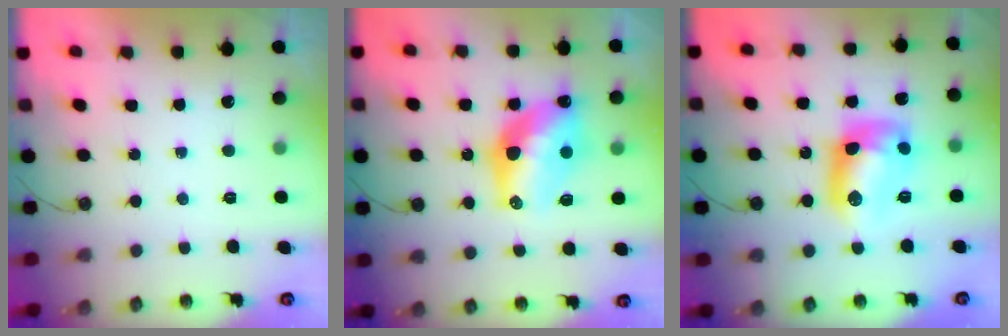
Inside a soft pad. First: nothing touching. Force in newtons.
{"total": 14.1, "press": 14.1, "slide": 1.2}
{"total": 12.0, "press": 11.9, "slide": 0.7}